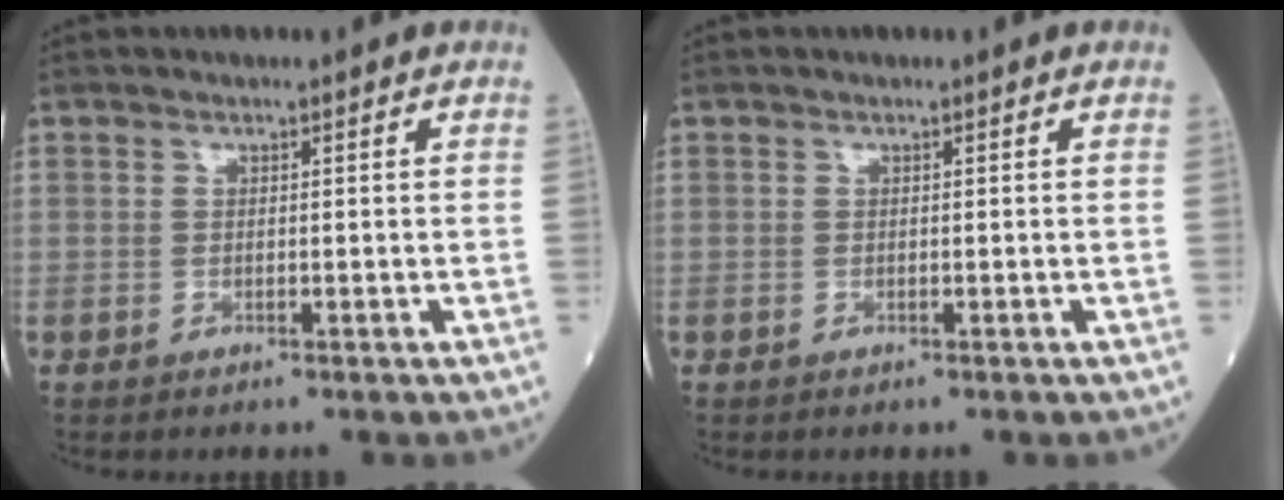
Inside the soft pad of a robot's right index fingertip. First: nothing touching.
{"total": 0.0}